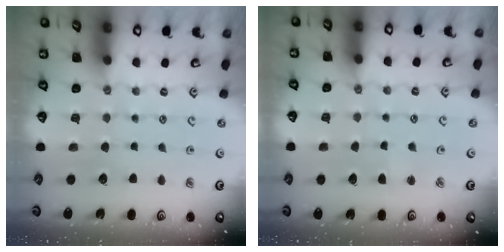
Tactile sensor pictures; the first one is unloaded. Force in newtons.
{"total": 1.6, "press": 1.5, "slide": 0.3}